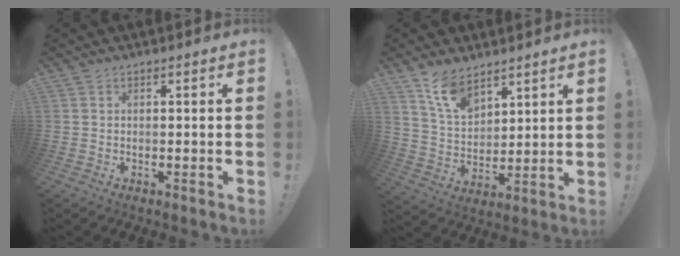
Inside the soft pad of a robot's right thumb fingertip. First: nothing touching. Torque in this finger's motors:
{"motor_torque": [0.68, 2.35, 0.31, -0.11, 0.02]}